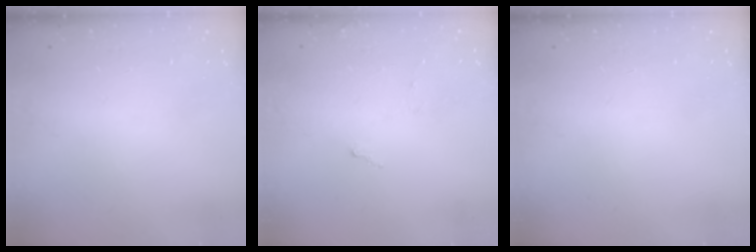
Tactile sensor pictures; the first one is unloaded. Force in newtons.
{"total": 7.6, "press": 7.6, "slide": 0.4}
{"total": 0.0}